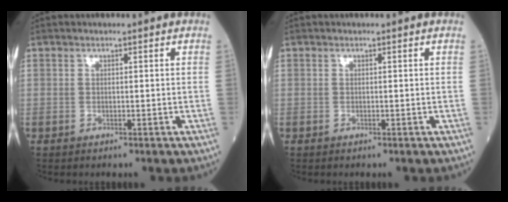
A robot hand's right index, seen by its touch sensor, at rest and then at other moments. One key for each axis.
{"total": 0.0}